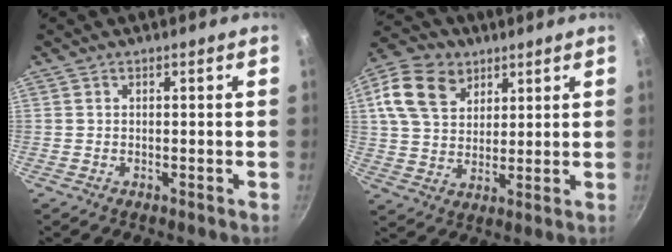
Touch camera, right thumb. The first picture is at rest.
{"total": 14.3, "force": [6.4, 10.3, 7.5], "torque": [-0.128, -0.006, 0.111]}